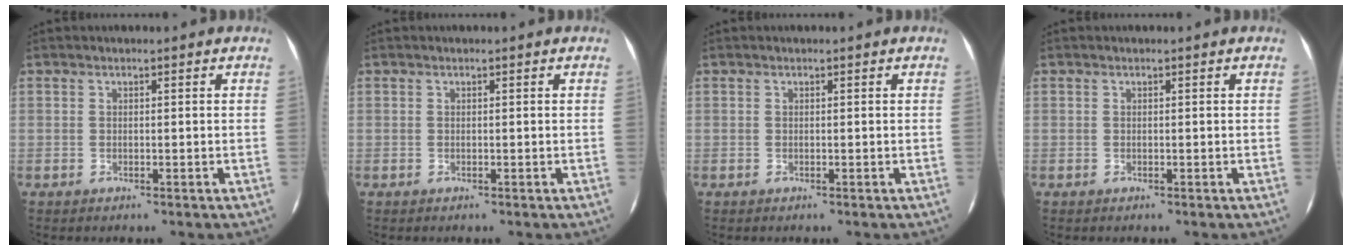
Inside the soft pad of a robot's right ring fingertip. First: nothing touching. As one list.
[{"total": 0.0}, {"total": 0.0}, {"total": 0.0}]